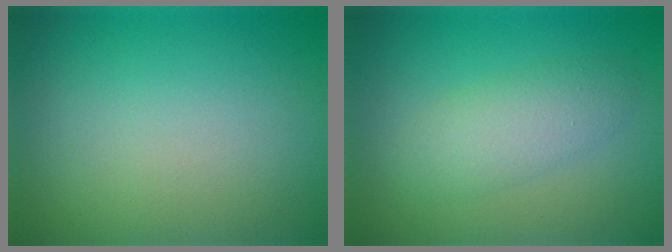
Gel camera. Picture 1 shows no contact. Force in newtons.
{"total": 3.2, "press": 3.2, "slide": 0.0}